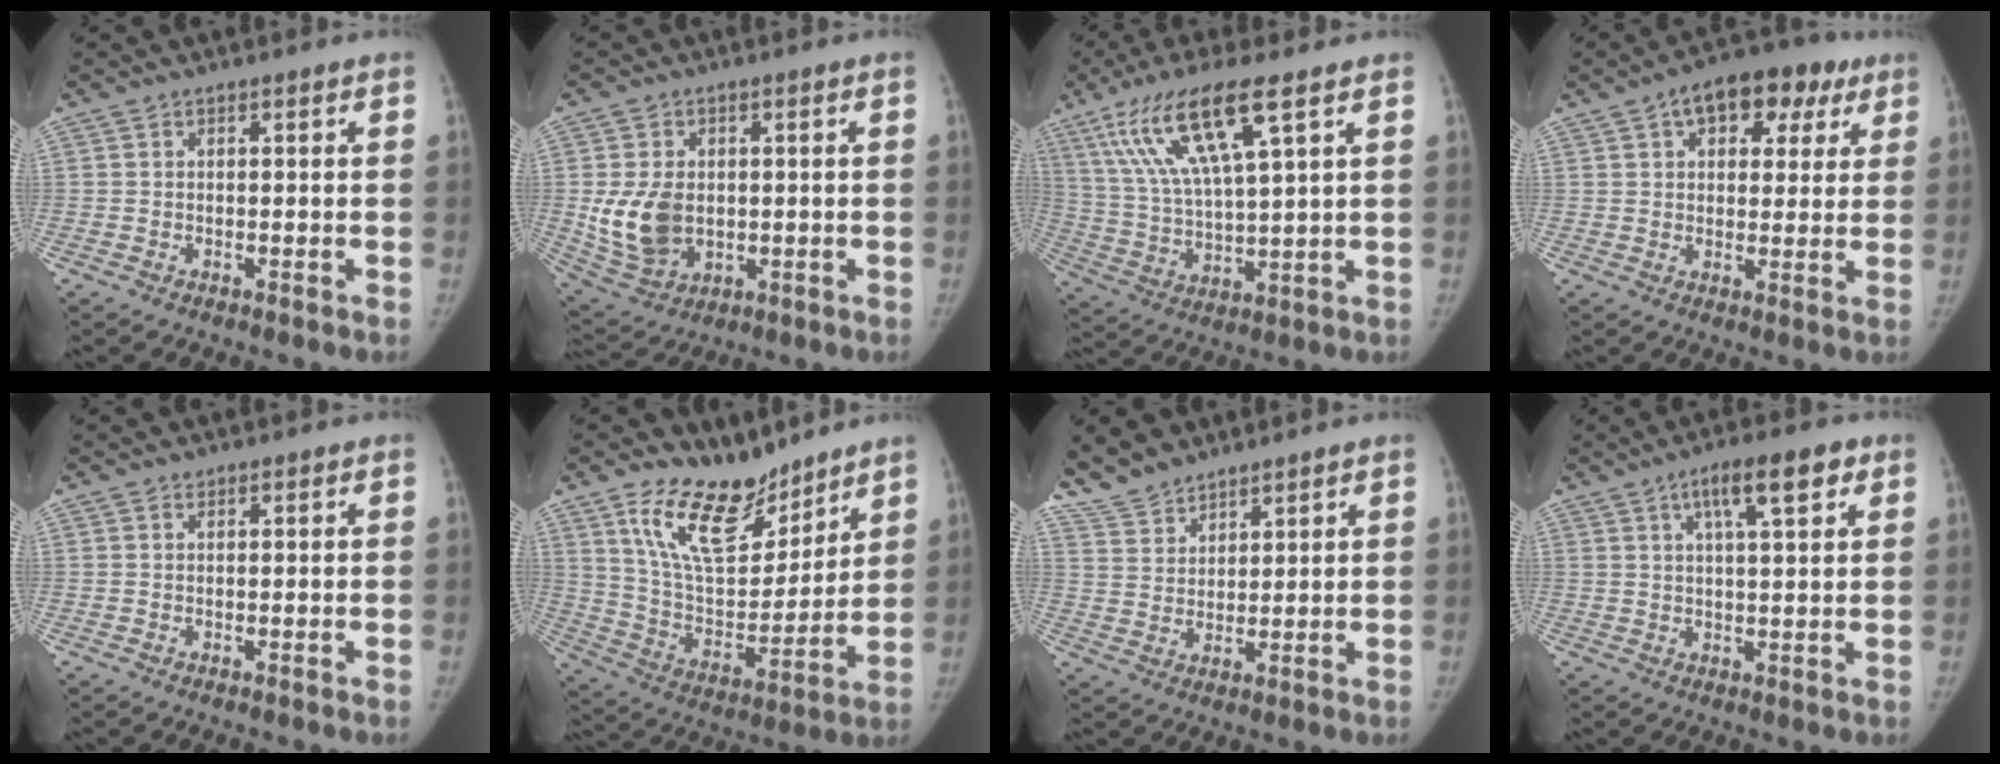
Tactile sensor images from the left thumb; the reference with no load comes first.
{"total": 10.8, "force": [0.0, 7.8, 7.5], "torque": [-0.126, -0.008, 0.020]}
{"total": 16.0, "force": [8.2, 3.1, 13.4], "torque": [-0.278, -0.019, 0.162]}
{"total": 13.5, "force": [6.4, 8.0, 8.8], "torque": [-0.078, 0.006, 0.087]}
{"total": 0.6, "force": [0.5, 0.3, 0.1], "torque": [-0.001, -0.004, 0.007]}
{"total": 16.9, "force": [12.6, 7.4, 8.4], "torque": [-0.102, -0.086, 0.236]}
{"total": 9.2, "force": [8.0, 3.6, 2.8], "torque": [-0.045, -0.031, 0.166]}
{"total": 8.7, "force": [4.3, 2.5, 7.1], "torque": [-0.102, -0.006, 0.067]}